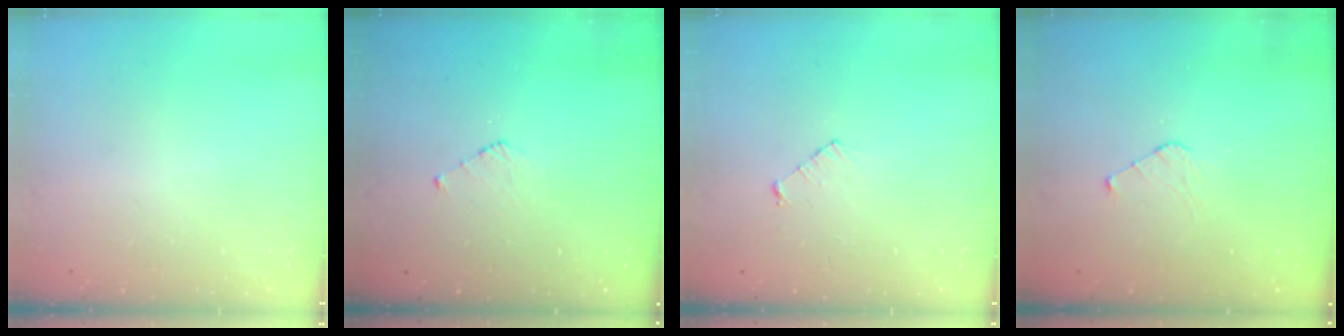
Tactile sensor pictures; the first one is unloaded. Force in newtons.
{"total": 3.9, "press": 3.9, "slide": 0.4}
{"total": 3.8, "press": 3.8, "slide": 0.4}
{"total": 4.0, "press": 4.0, "slide": 0.3}